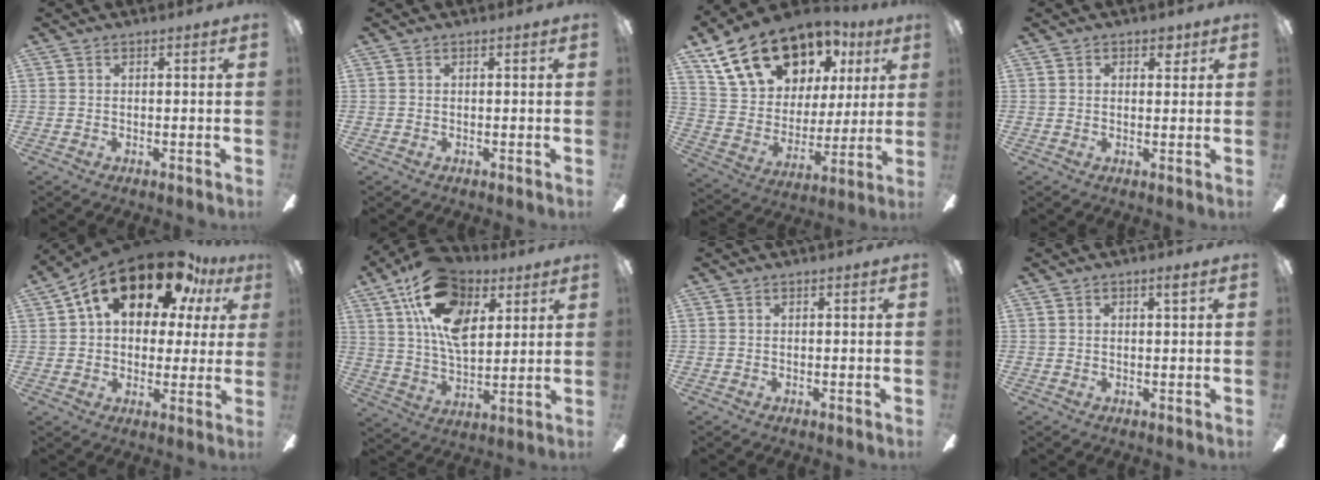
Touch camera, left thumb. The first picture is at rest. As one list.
[{"total": 0.0}, {"total": 21.5, "force": [14.0, 12.9, 10.0], "torque": [-0.182, -0.070, 0.262]}, {"total": 2.4, "force": [1.2, 1.6, 1.4], "torque": [-0.003, -0.002, 0.015]}, {"total": 19.1, "force": [11.3, 9.9, 11.9], "torque": [-0.200, -0.055, 0.194]}, {"total": 19.2, "force": [9.7, 10.6, 12.7], "torque": [-0.239, -0.020, 0.172]}, {"total": 0.0}, {"total": 1.2, "force": [0.6, 0.2, 1.0], "torque": [-0.014, -0.003, 0.008]}]